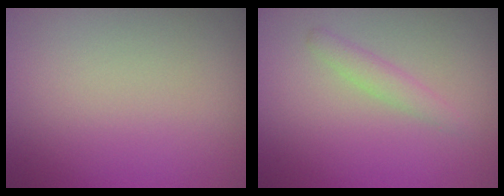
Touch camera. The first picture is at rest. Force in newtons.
{"total": 1.4, "press": 1.4, "slide": 0.1}